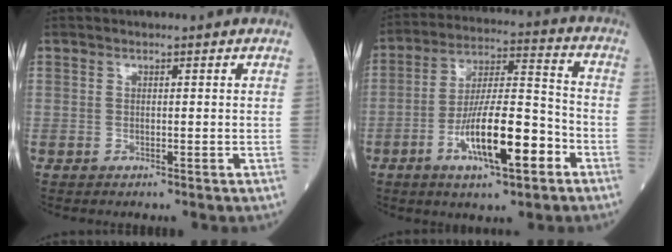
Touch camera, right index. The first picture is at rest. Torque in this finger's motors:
{"motor_torque": [1.72, -0.42, 0.96, 0.21]}